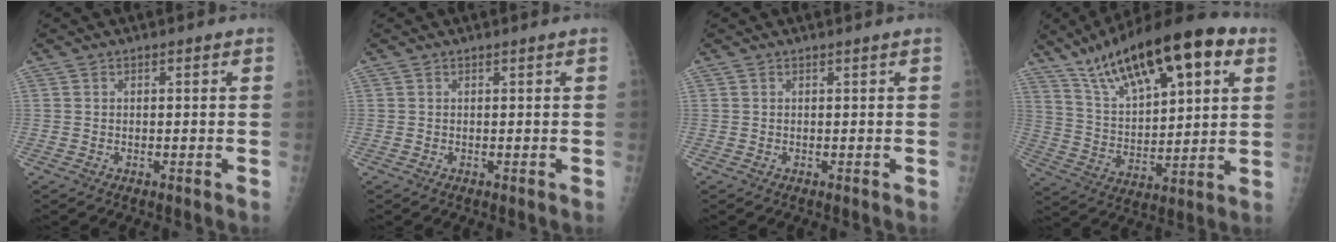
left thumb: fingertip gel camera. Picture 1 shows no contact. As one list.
[{"total": 0.0}, {"total": 0.0}, {"total": 23.3, "force": [12.6, 8.5, 17.7], "torque": [-0.263, -0.026, 0.220]}]